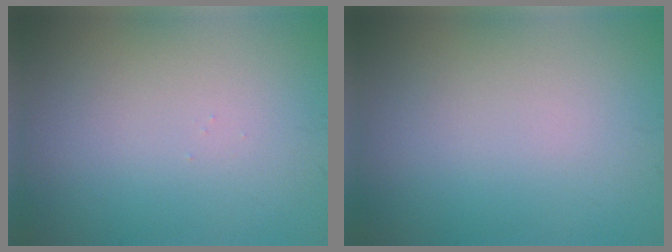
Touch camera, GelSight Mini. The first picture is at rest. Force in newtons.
{"total": 0.0}